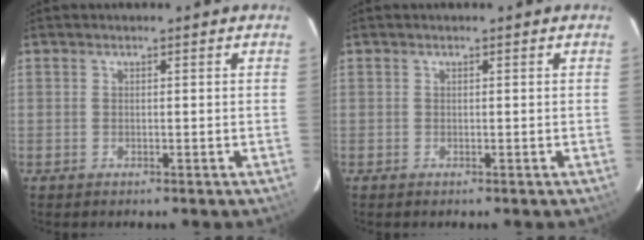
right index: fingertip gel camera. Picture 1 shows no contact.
{"total": 0.0}